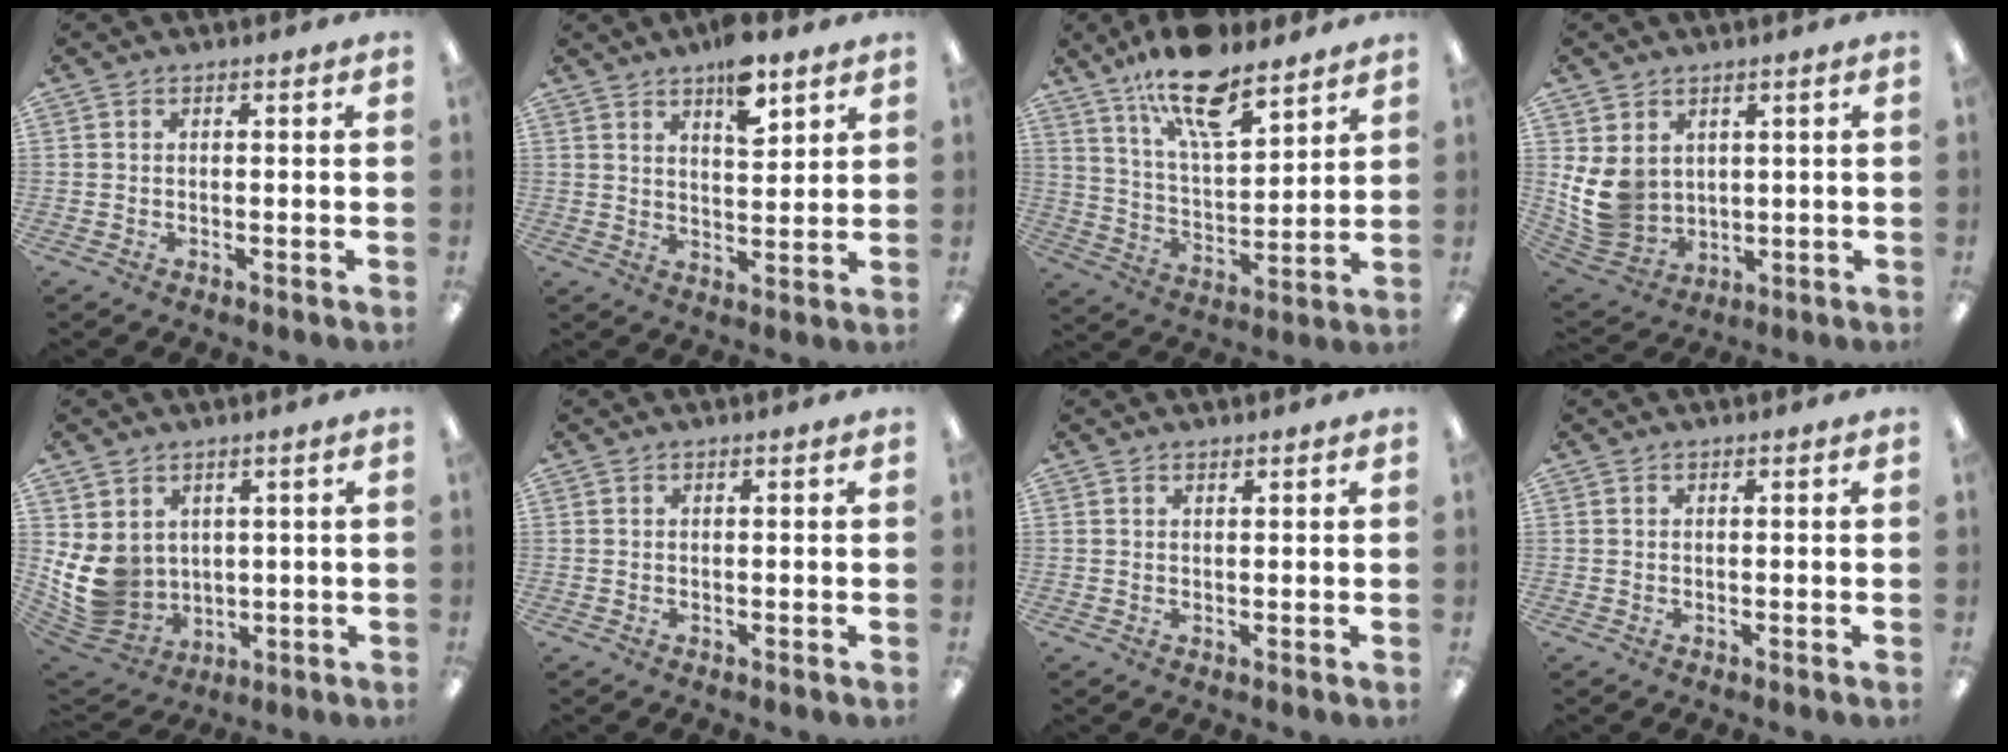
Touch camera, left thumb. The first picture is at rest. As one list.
[{"total": 9.3, "force": [6.8, 3.4, 5.5], "torque": [-0.076, -0.039, 0.113]}, {"total": 17.1, "force": [12.3, 6.0, 10.2], "torque": [-0.178, -0.062, 0.211]}, {"total": 10.5, "force": [2.2, 8.9, 5.1], "torque": [-0.130, -0.018, 0.049]}, {"total": 10.8, "force": [1.8, 9.5, 5.0], "torque": [-0.136, -0.023, 0.043]}, {"total": 0.0}, {"total": 0.8, "force": [0.8, 0.1, 0.1], "torque": [-0.003, -0.001, 0.015]}, {"total": 0.0}]